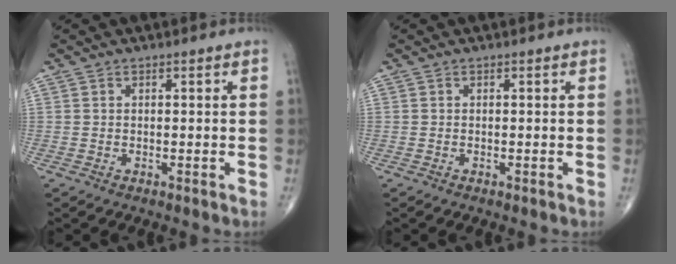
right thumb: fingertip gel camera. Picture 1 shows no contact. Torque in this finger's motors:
{"motor_torque": [2.49, 0.85, -0.04, -0.19, -0.01]}